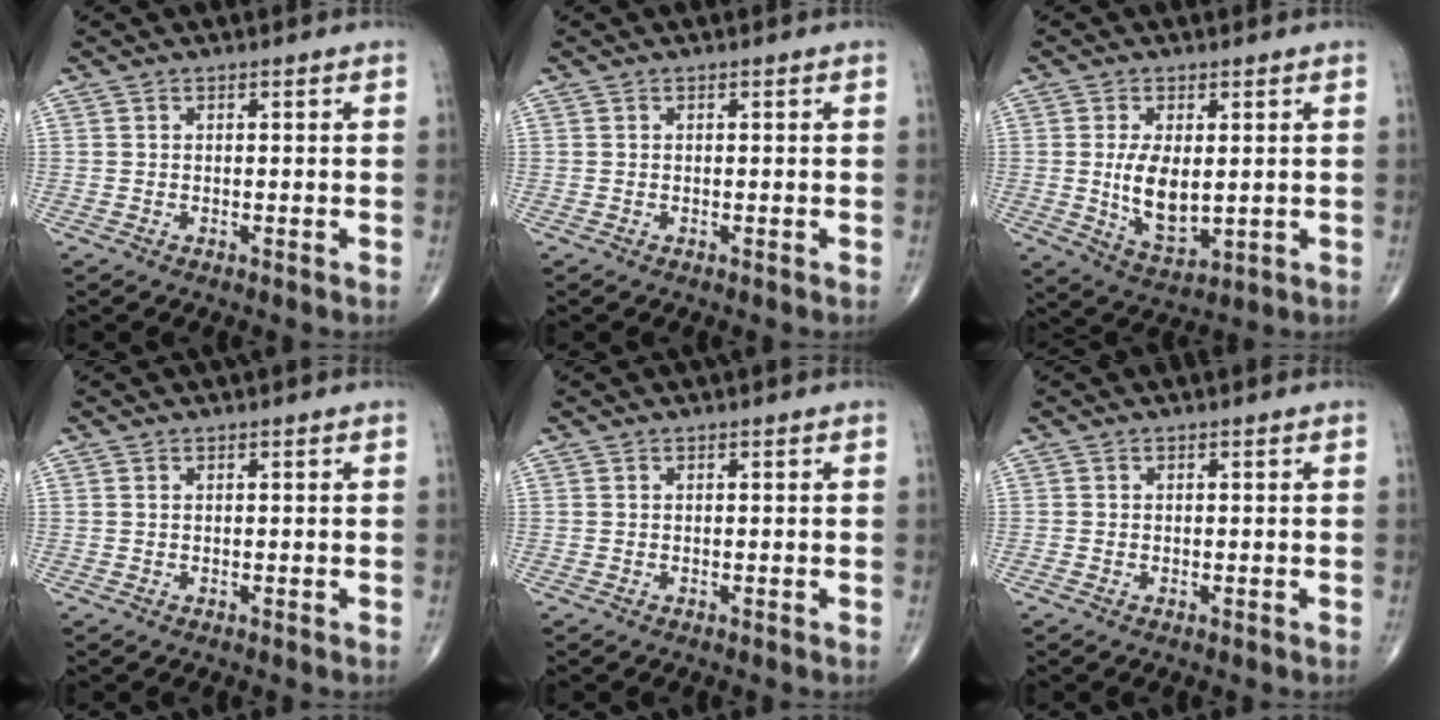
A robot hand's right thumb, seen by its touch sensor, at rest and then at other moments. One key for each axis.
{"total": 0.0}
{"total": 8.6, "fx": 0.4, "fy": 4.4, "fz": 7.4, "tx": -0.126, "ty": -0.021, "tz": 0.020}
{"total": 0.0}
{"total": 0.0}
{"total": 0.0}